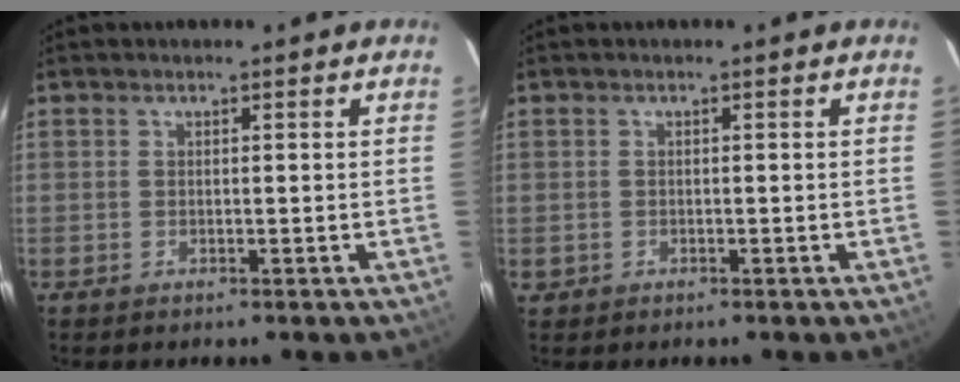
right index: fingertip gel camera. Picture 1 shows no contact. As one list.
[{"total": 1.2, "force": [-0.3, 1.1, 0.1], "torque": [-0.001, 0.001, -0.002]}]